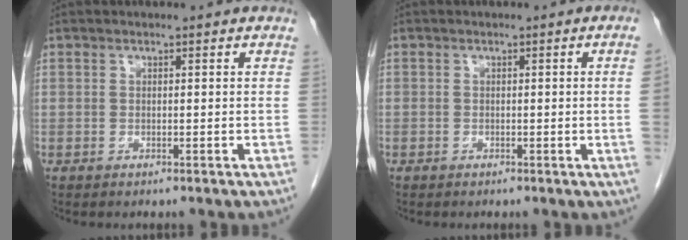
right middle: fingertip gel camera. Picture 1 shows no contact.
{"total": 1.5, "force": [-0.2, -0.6, 1.4], "torque": [-0.009, 0.000, -0.002]}